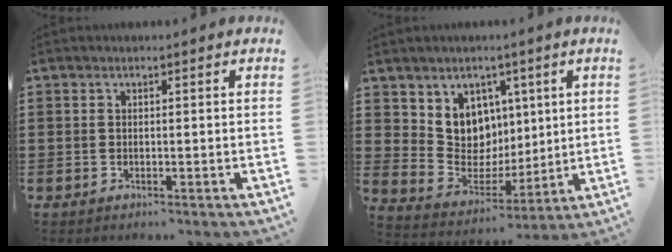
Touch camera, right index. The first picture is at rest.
{"total": 8.0, "force": [3.5, 7.1, 1.5], "torque": [-0.060, -0.033, 0.072]}